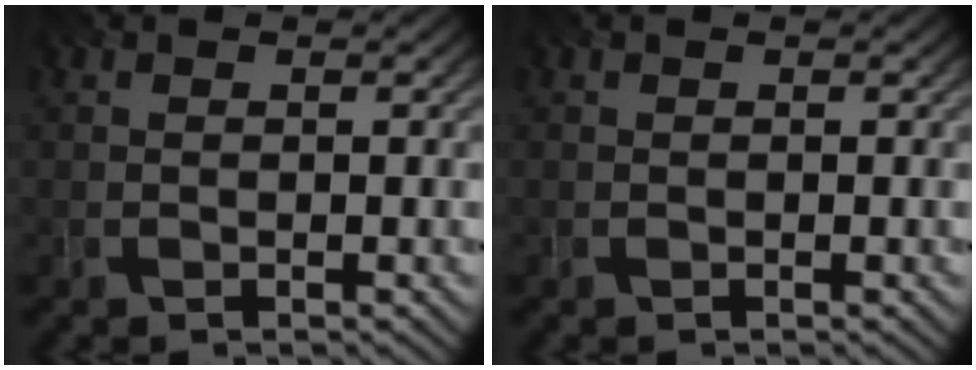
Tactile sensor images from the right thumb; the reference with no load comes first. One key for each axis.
{"total": 0.0}